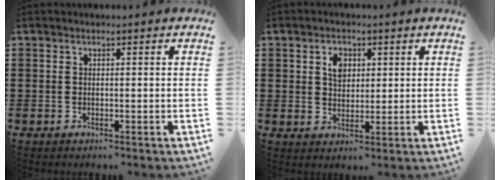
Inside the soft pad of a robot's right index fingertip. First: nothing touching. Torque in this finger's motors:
{"motor_torque": [0.02, 0.02, 0.11, 0.04]}